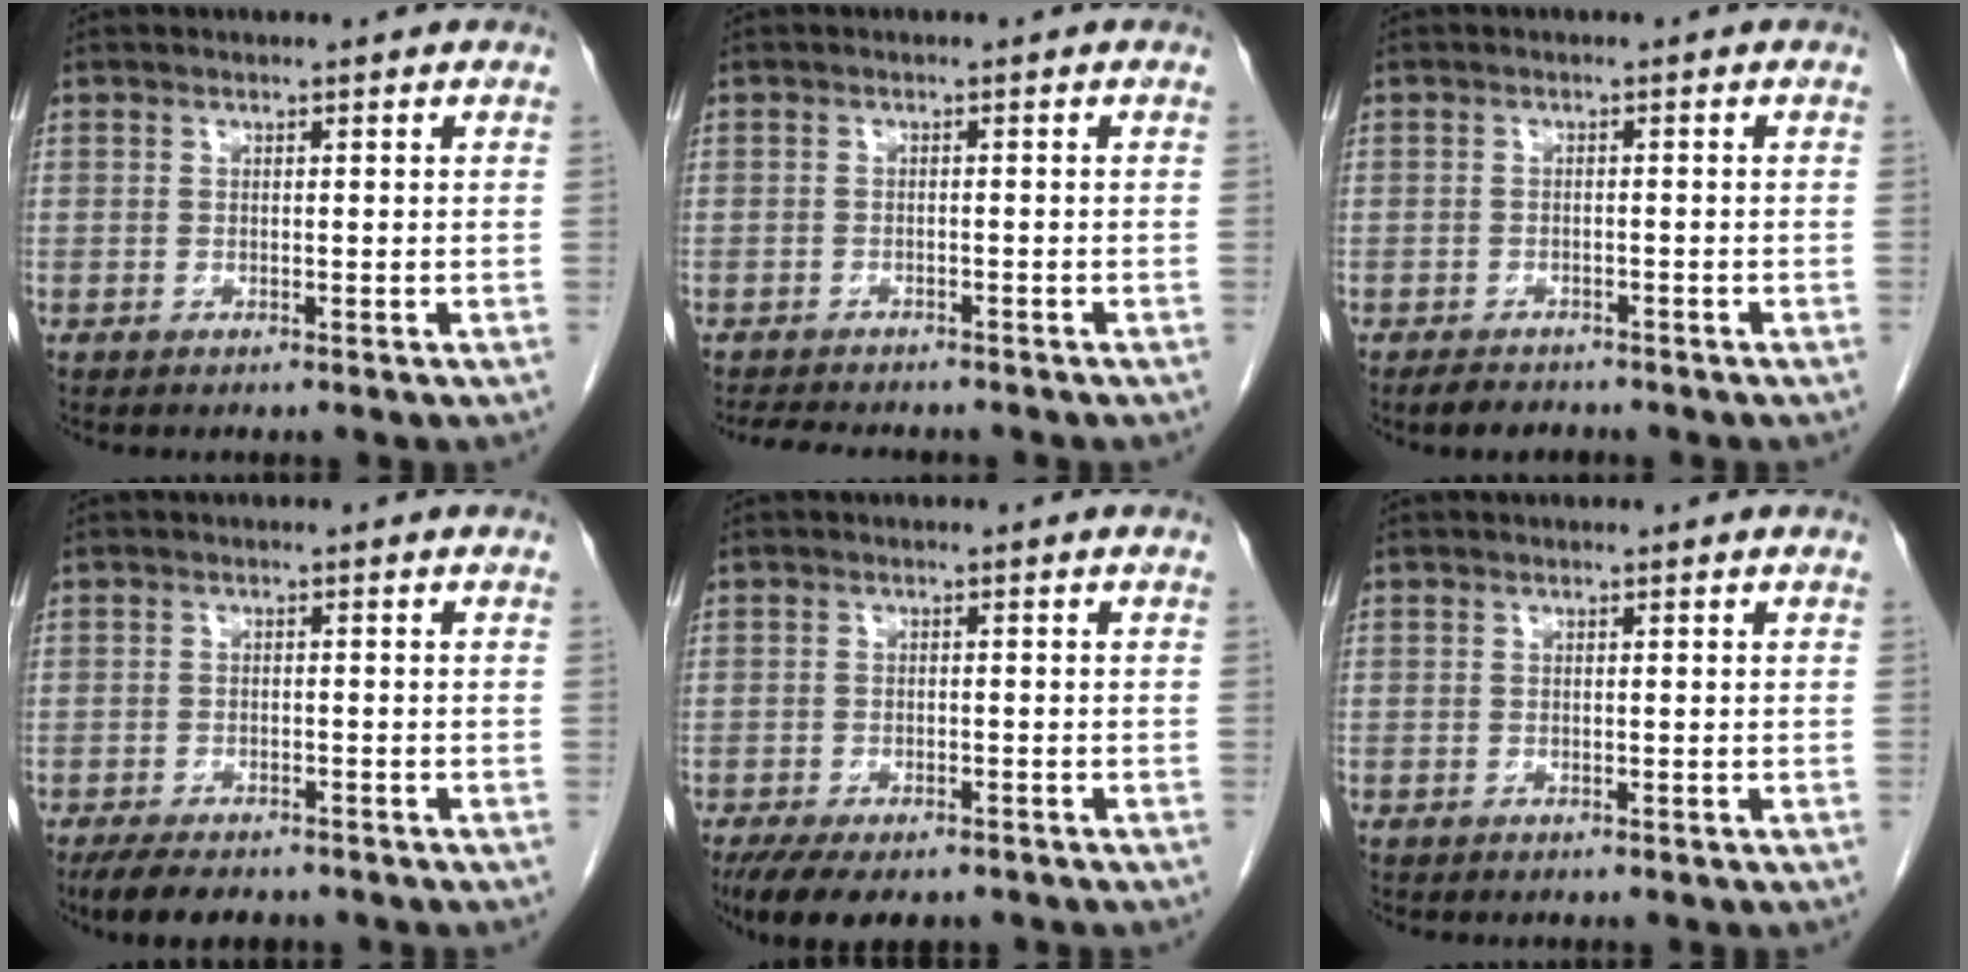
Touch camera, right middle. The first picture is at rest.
{"total": 6.9, "force": [-6.1, 1.9, 2.6], "torque": [-0.039, -0.004, -0.086]}
{"total": 3.1, "force": [-2.7, 1.3, 0.9], "torque": [-0.019, -0.002, -0.040]}
{"total": 7.2, "force": [-5.9, 2.5, 3.3], "torque": [-0.050, -0.008, -0.085]}
{"total": 9.4, "force": [-7.1, 3.8, 5.0], "torque": [-0.077, -0.009, -0.103]}
{"total": 0.0}